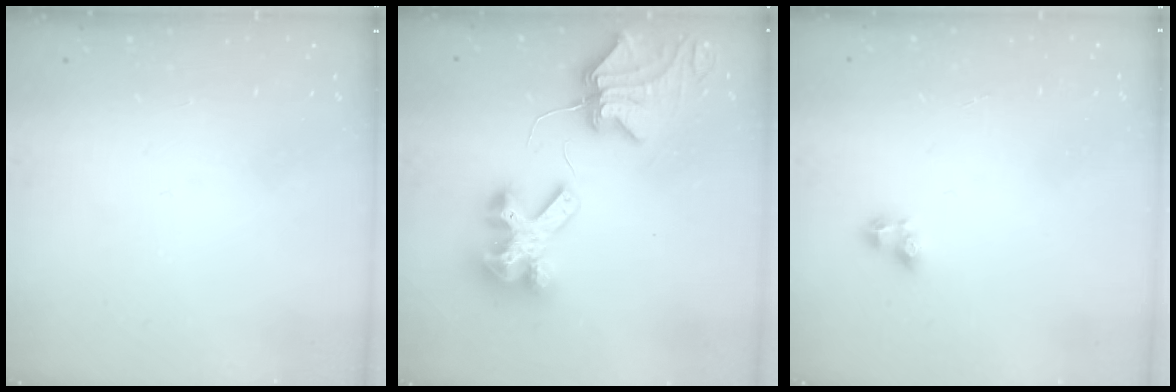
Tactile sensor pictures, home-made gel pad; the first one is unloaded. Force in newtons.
{"total": 10.0, "press": 9.9, "slide": 1.6}
{"total": 3.3, "press": 3.1, "slide": 1.2}